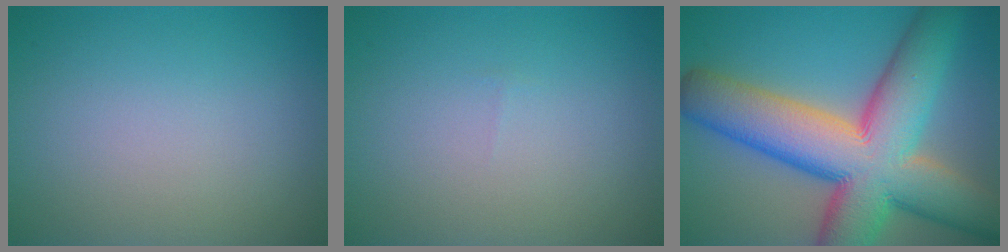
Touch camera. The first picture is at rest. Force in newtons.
{"total": 0.0}
{"total": 15.2, "press": 15.2, "slide": 0.9}